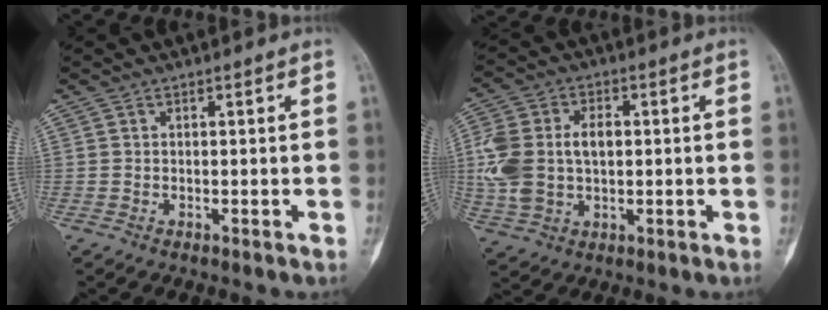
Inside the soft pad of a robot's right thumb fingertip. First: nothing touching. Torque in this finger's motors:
{"motor_torque": [0.17, 0.32, 0.67, 0.62, 0.15]}